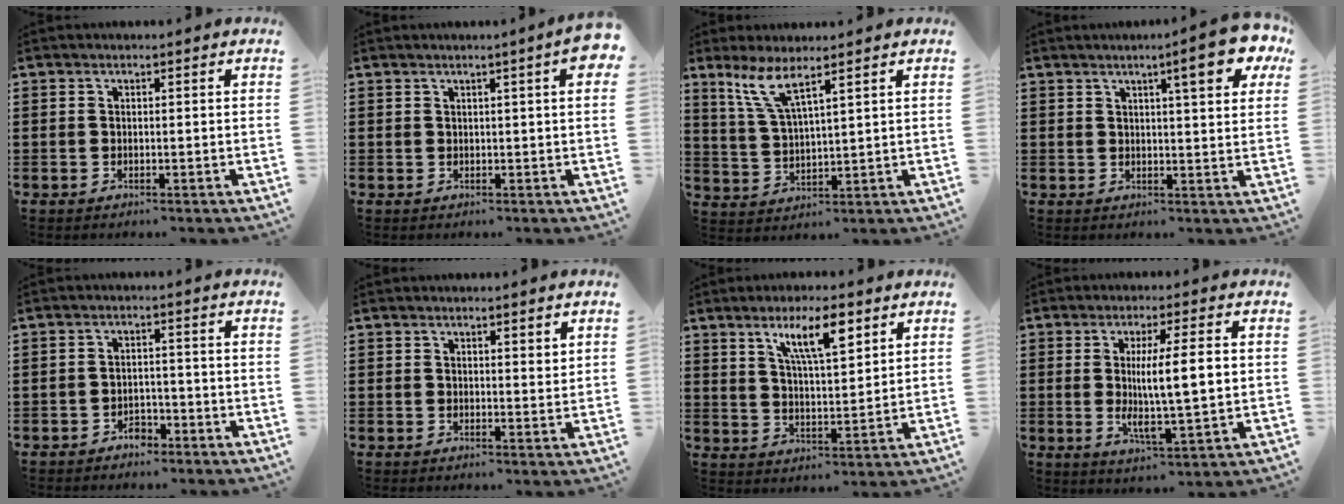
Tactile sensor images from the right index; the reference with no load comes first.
{"total": 3.0, "force": [1.3, 0.1, 2.7], "torque": [-0.045, -0.003, 0.021]}
{"total": 5.8, "force": [3.8, 0.8, 4.3], "torque": [-0.098, -0.003, 0.068]}
{"total": 7.9, "force": [4.6, 0.9, 6.4], "torque": [-0.102, -0.008, 0.070]}
{"total": 2.5, "force": [-2.1, 1.1, 0.8], "torque": [-0.020, 0.002, -0.042]}
{"total": 1.4, "force": [1.3, 0.3, 0.4], "torque": [-0.011, 0.002, 0.025]}
{"total": 8.9, "force": [4.9, 2.3, 7.0], "torque": [-0.124, -0.002, 0.079]}
{"total": 9.0, "force": [1.2, 1.8, 8.8], "torque": [-0.155, -0.003, 0.016]}